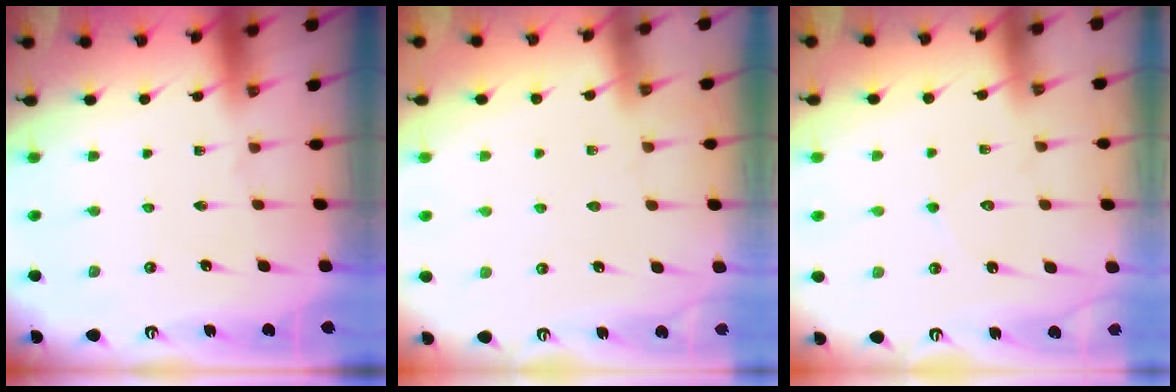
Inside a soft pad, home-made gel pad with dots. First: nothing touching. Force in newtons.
{"total": 5.3, "press": 5.2, "slide": 0.6}
{"total": 5.8, "press": 5.8, "slide": 0.5}